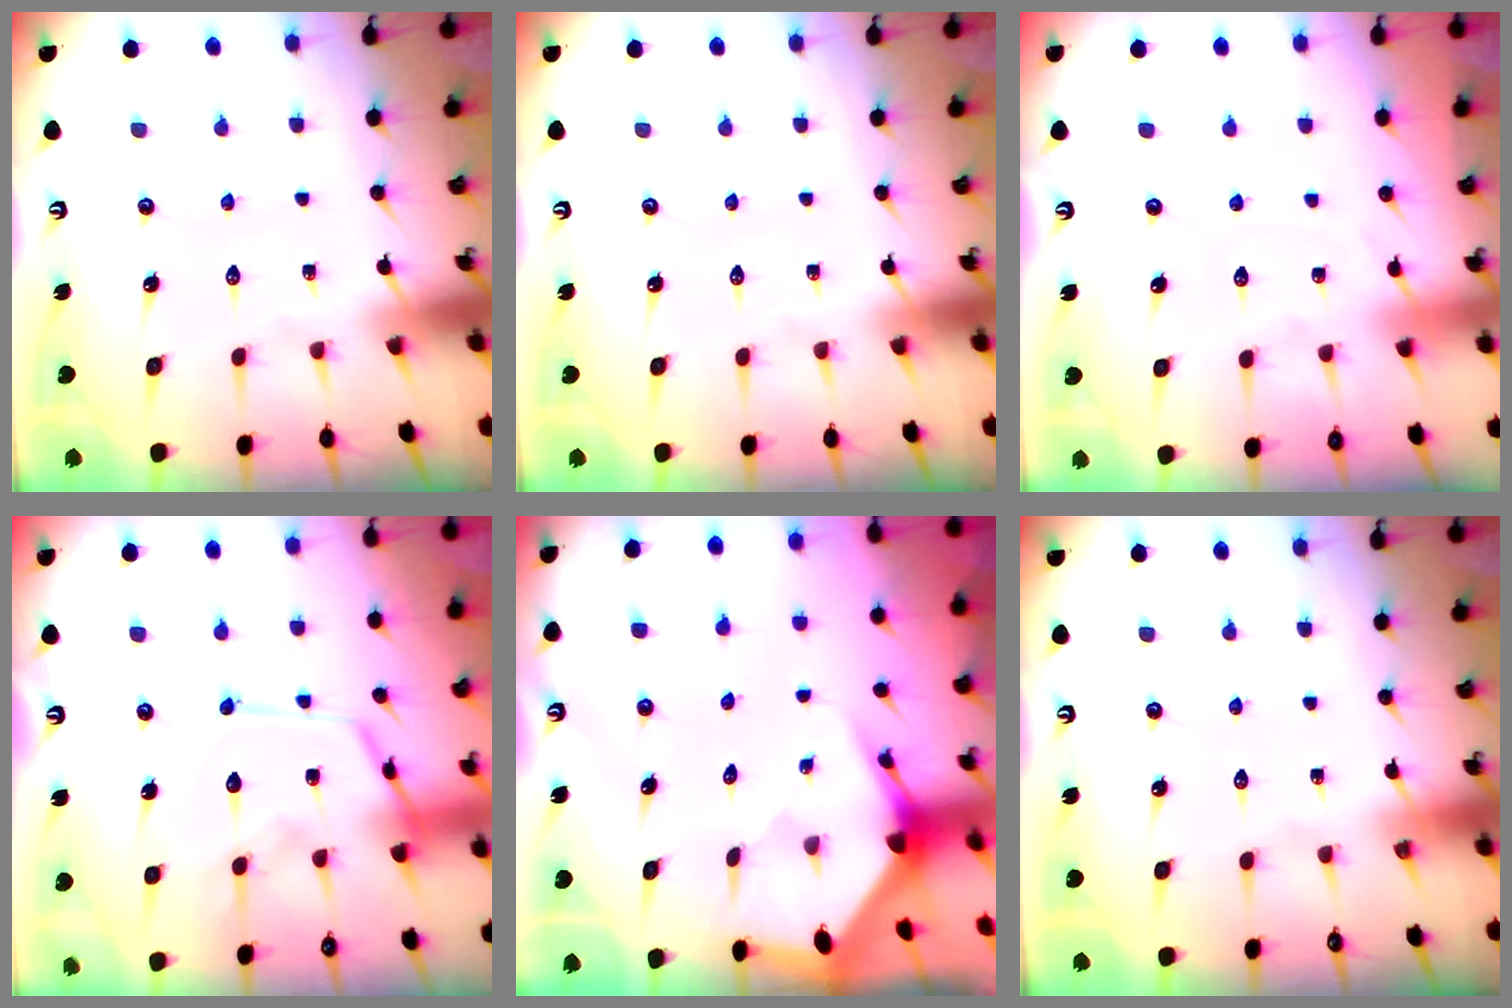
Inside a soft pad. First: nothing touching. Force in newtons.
{"total": 0.0}
{"total": 4.0, "press": 4.0, "slide": 0.5}
{"total": 14.6, "press": 14.5, "slide": 1.2}
{"total": 2.9, "press": 2.9, "slide": 0.2}
{"total": 0.0}